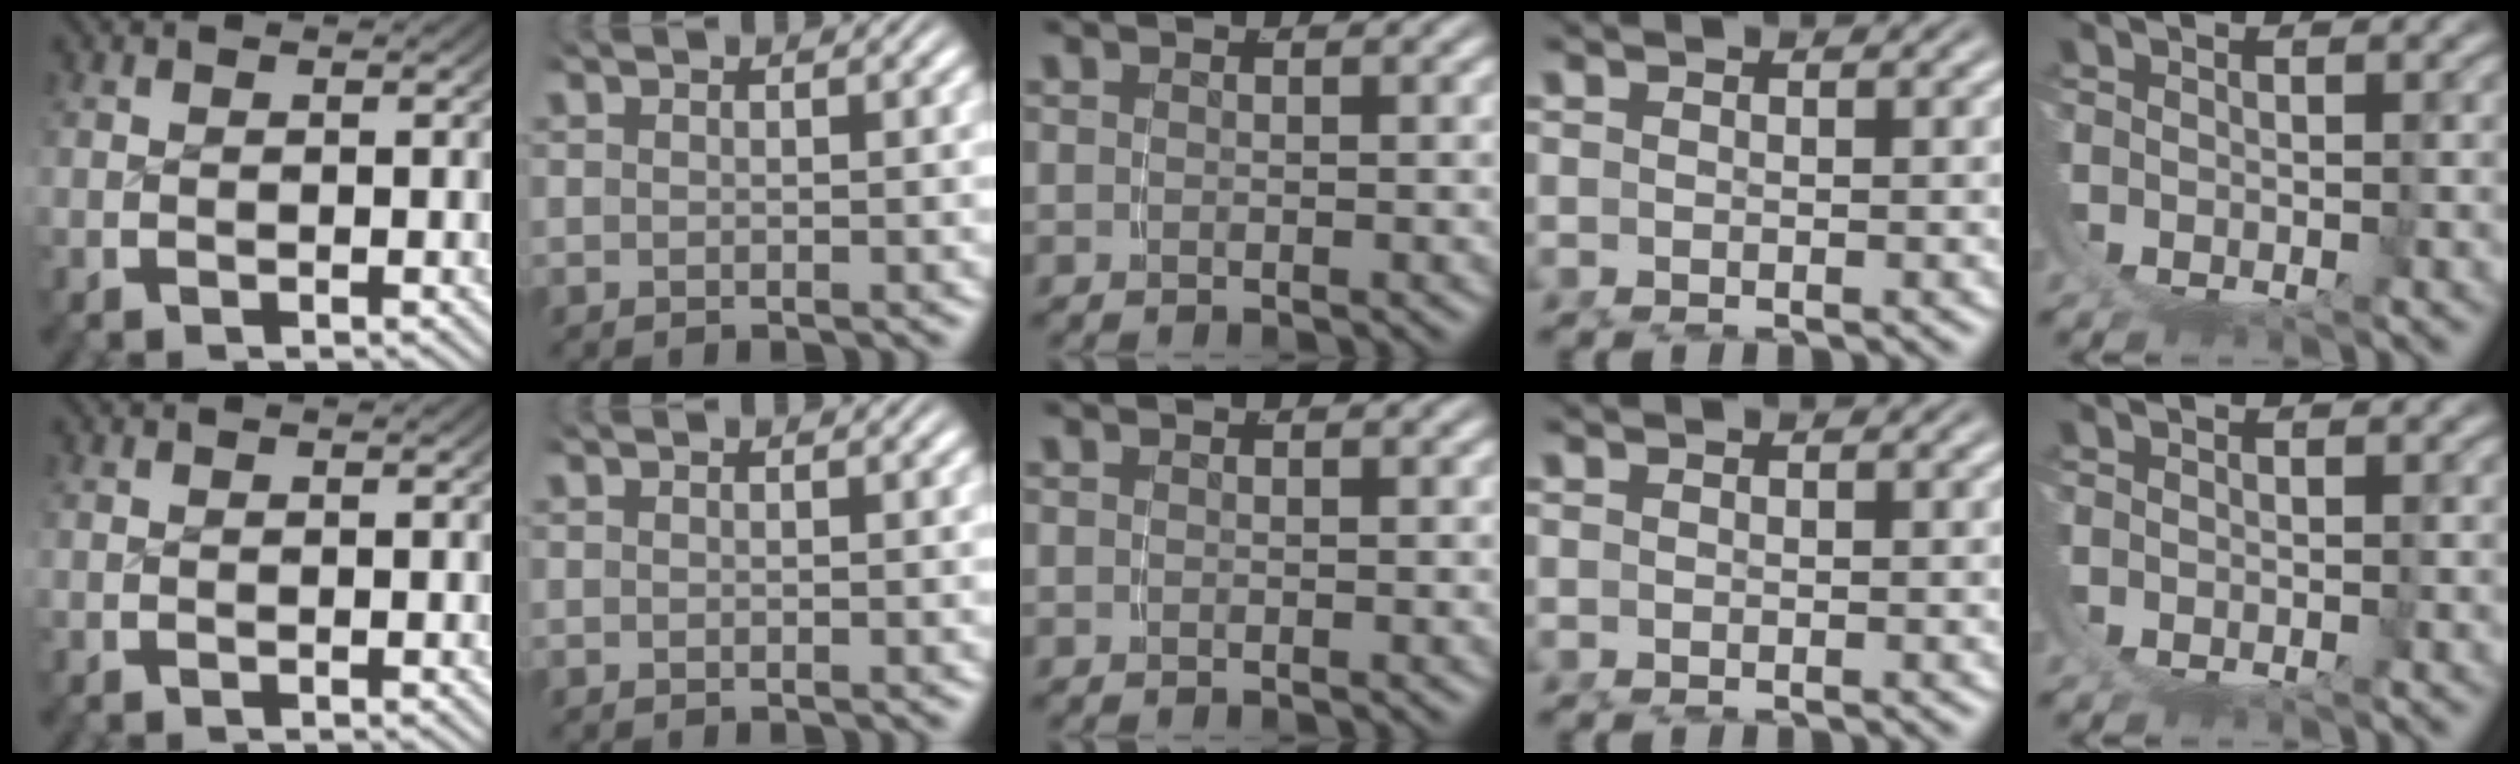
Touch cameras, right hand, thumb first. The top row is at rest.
{}